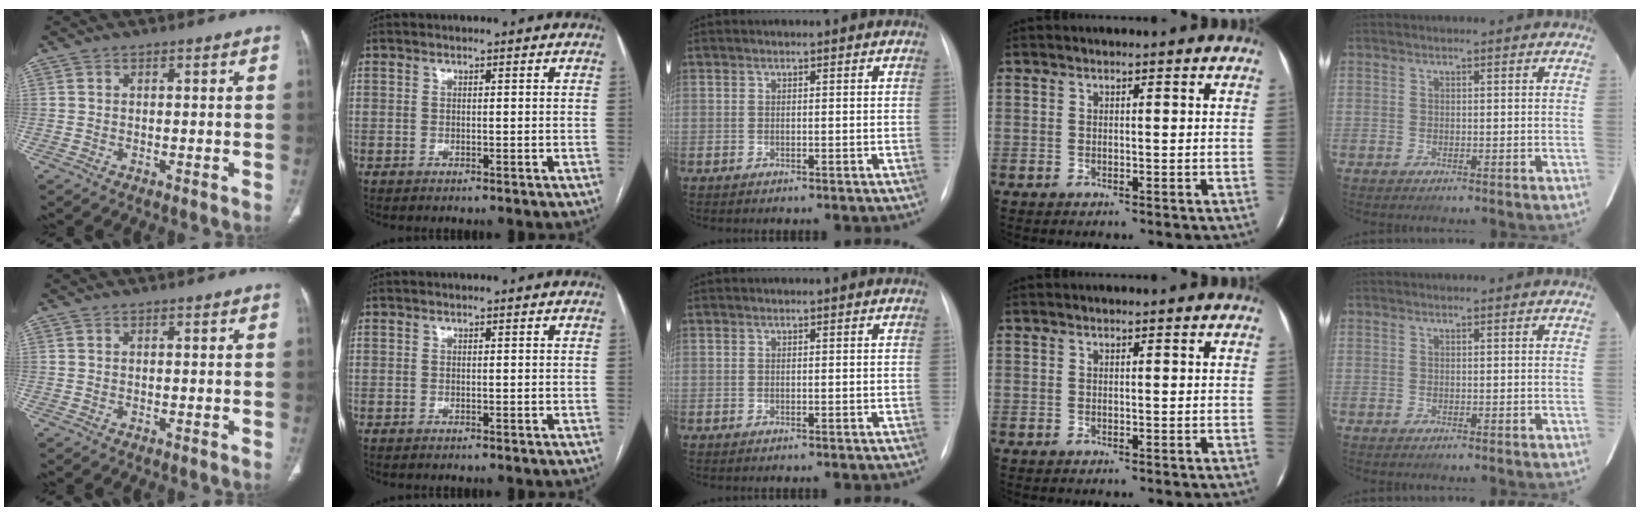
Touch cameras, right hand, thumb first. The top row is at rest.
{}